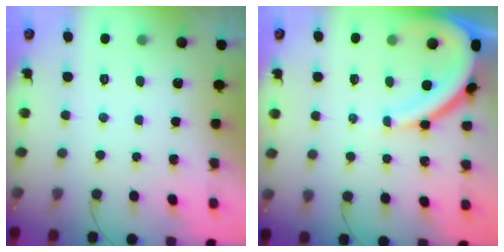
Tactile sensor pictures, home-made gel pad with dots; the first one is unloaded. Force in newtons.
{"total": 11.1, "press": 11.1, "slide": 1.0}